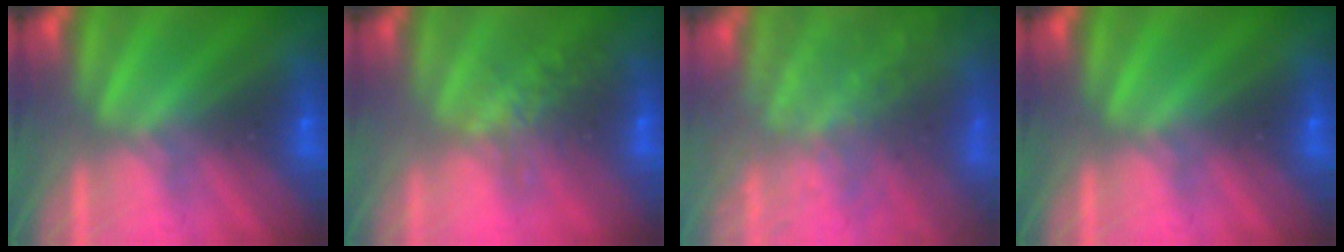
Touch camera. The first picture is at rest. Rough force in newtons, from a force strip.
{"total": 3.8}
{"total": 7.5}
{"total": 0.0}